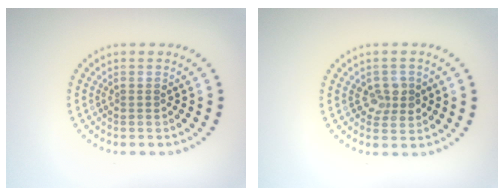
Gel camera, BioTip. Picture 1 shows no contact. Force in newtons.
{"total": 2.4, "press": 2.3, "slide": 0.7}